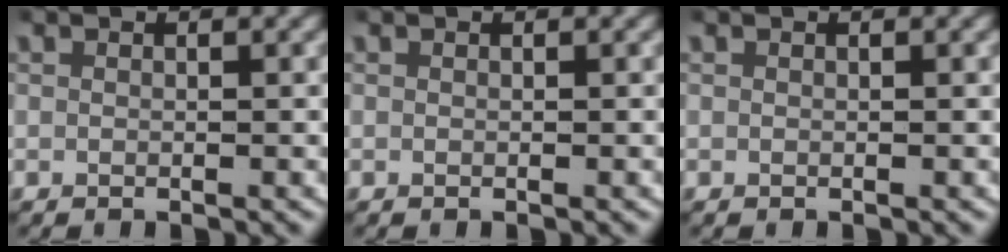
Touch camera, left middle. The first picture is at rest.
{"total": 0.0}
{"total": 0.0}